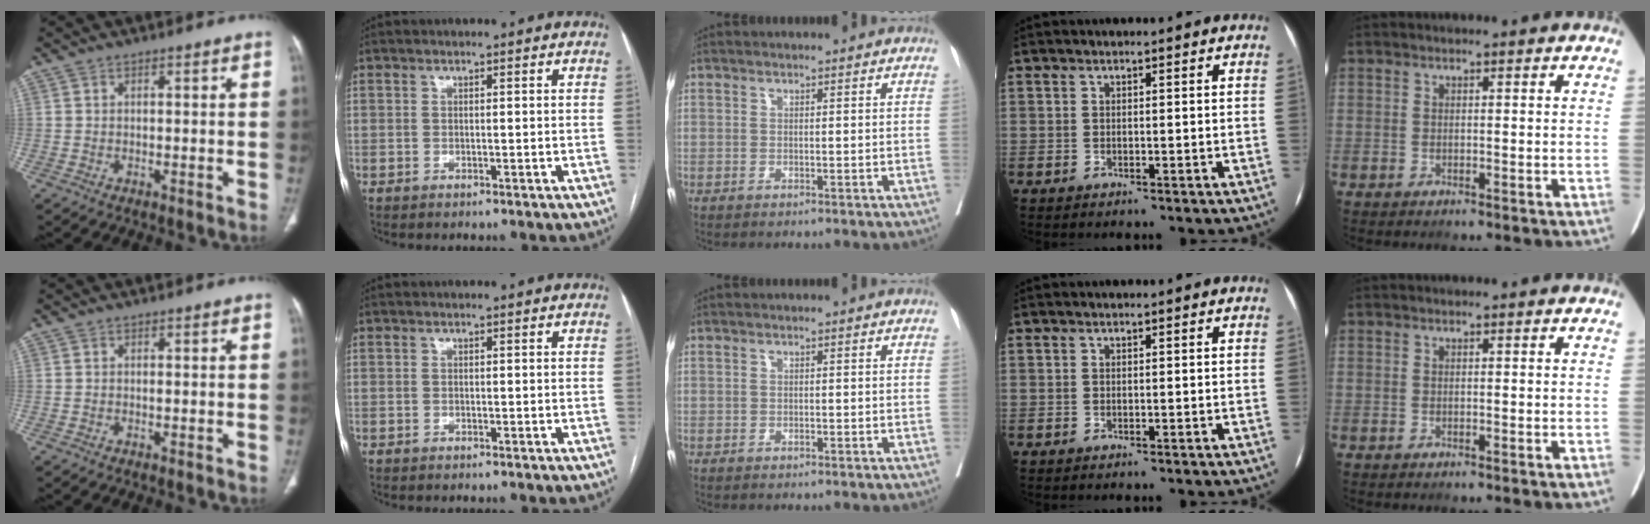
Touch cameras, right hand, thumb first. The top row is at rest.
{}